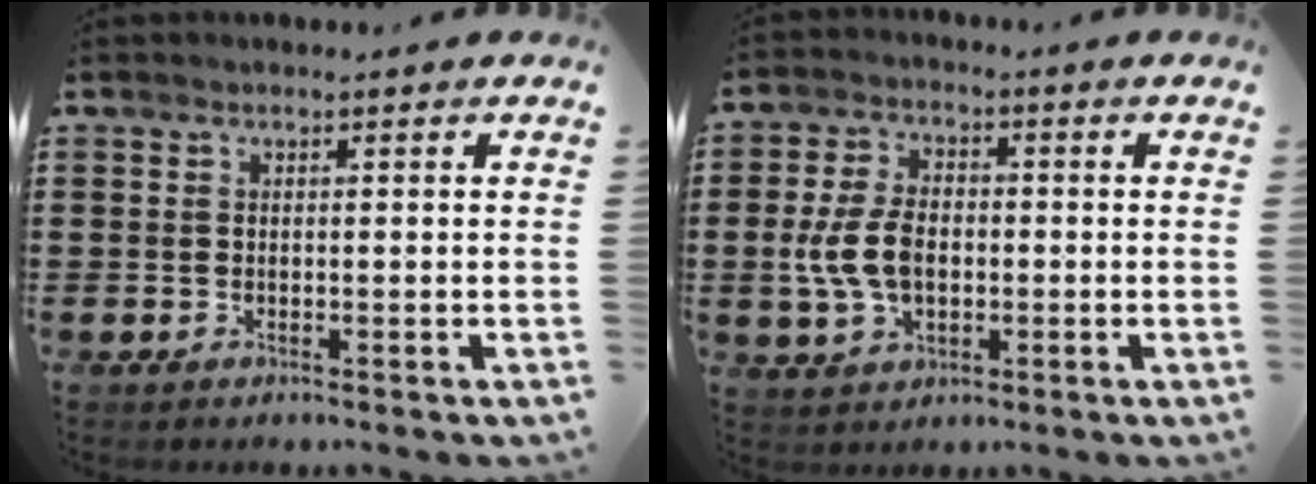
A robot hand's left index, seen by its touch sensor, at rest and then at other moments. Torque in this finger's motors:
{"motor_torque": [0.59, 0.10, 0.46, 0.10]}